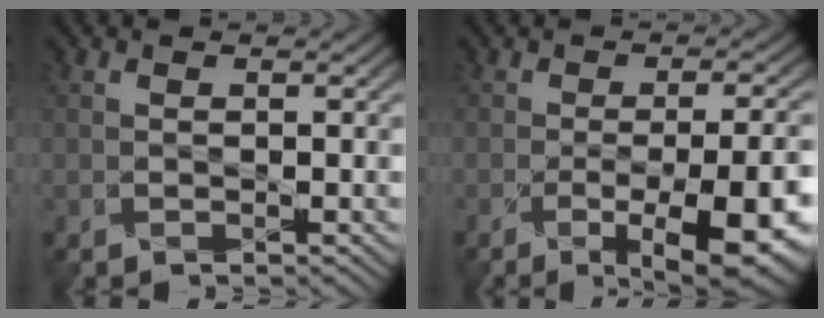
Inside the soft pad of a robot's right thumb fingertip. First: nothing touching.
{"total": 11.0, "force": [-4.9, 3.7, 9.2], "torque": [-0.114, -0.015, -0.060]}